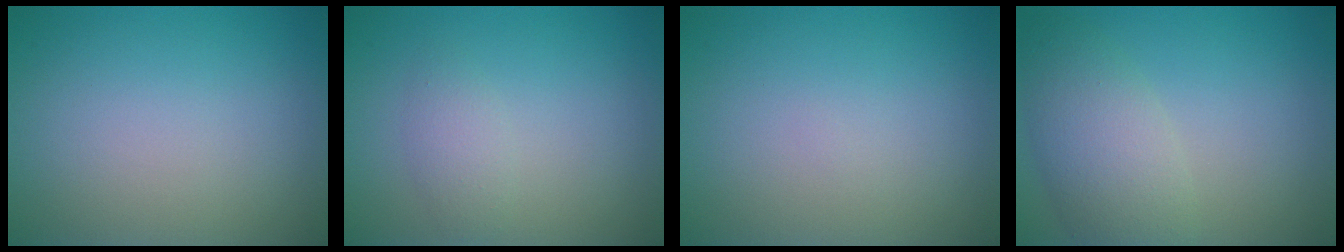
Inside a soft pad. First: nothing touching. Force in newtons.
{"total": 1.6, "press": 1.6, "slide": 0.1}
{"total": 0.0}
{"total": 4.8, "press": 4.8, "slide": 0.3}